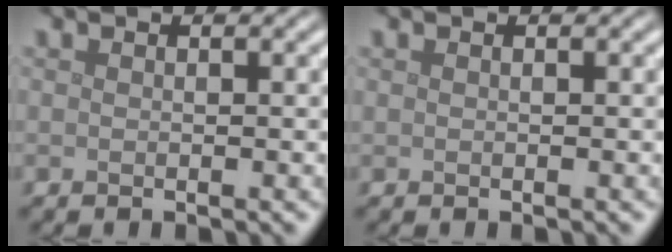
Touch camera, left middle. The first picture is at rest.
{"total": 0.0}